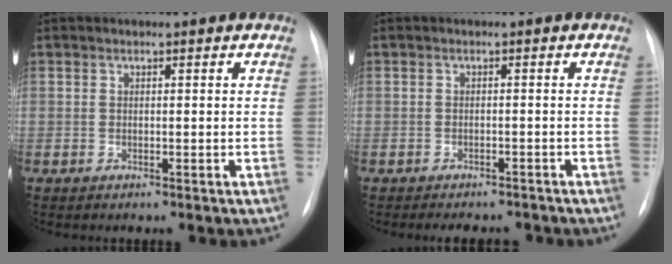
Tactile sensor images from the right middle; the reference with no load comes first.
{"total": 5.8, "force": [-5.1, 2.1, 1.6], "torque": [-0.016, 0.002, -0.060]}